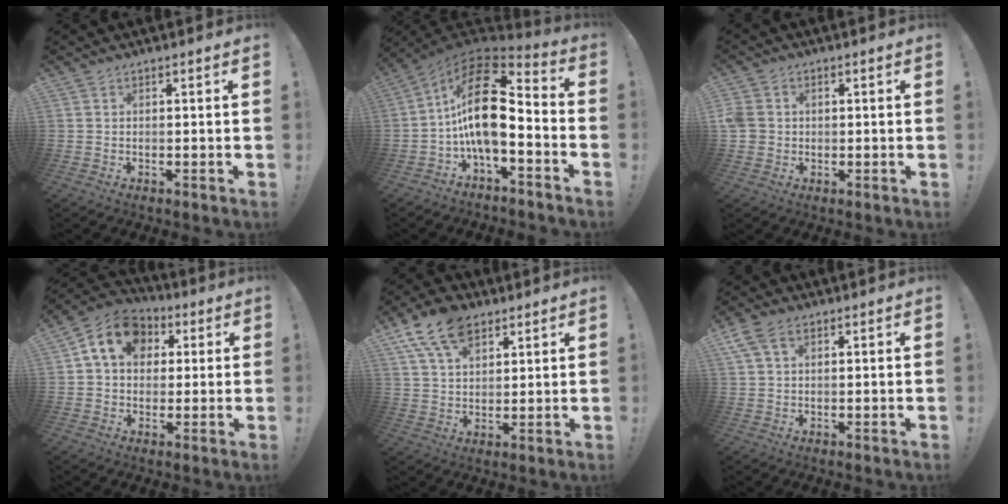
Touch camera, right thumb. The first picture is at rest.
{"total": 19.6, "force": [1.1, 9.4, 17.1], "torque": [-0.308, 0.000, 0.020]}
{"total": 5.0, "force": [0.5, 4.4, 2.3], "torque": [-0.058, 0.003, 0.008]}
{"total": 13.0, "force": [4.1, 10.1, 7.2], "torque": [-0.103, -0.004, 0.081]}
{"total": 13.5, "force": [7.8, 8.2, 7.3], "torque": [-0.119, -0.032, 0.147]}
{"total": 5.9, "force": [2.7, 3.8, 3.6], "torque": [-0.065, 0.002, 0.056]}